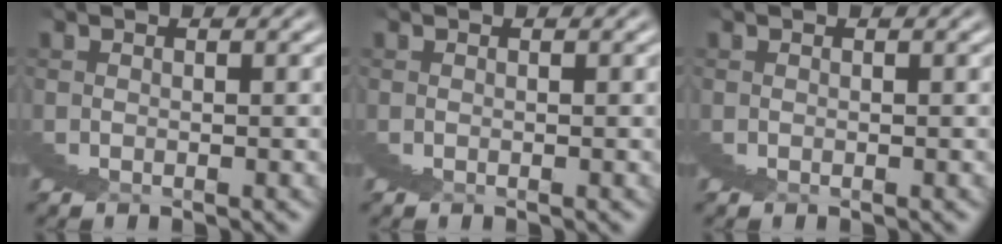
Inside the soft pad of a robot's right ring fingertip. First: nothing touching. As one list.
[{"total": 0.0}, {"total": 0.0}]